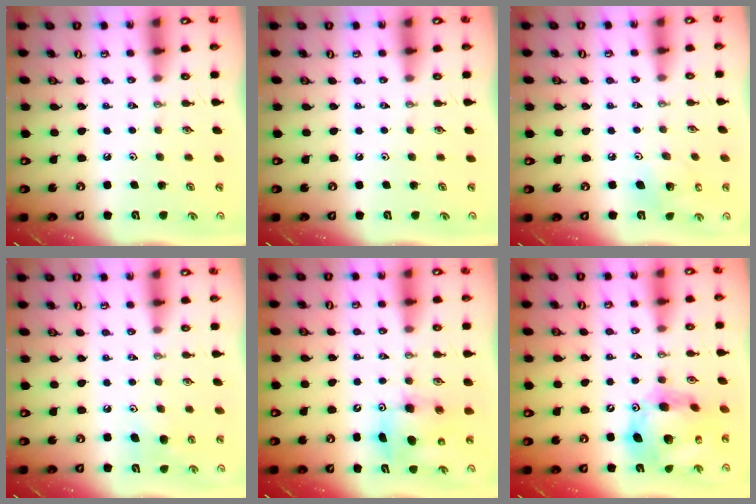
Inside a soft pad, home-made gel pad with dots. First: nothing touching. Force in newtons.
{"total": 0.0}
{"total": 6.4, "press": 6.3, "slide": 1.4}
{"total": 7.5, "press": 7.4, "slide": 1.0}
{"total": 7.9, "press": 7.6, "slide": 2.1}
{"total": 17.9, "press": 17.8, "slide": 1.8}